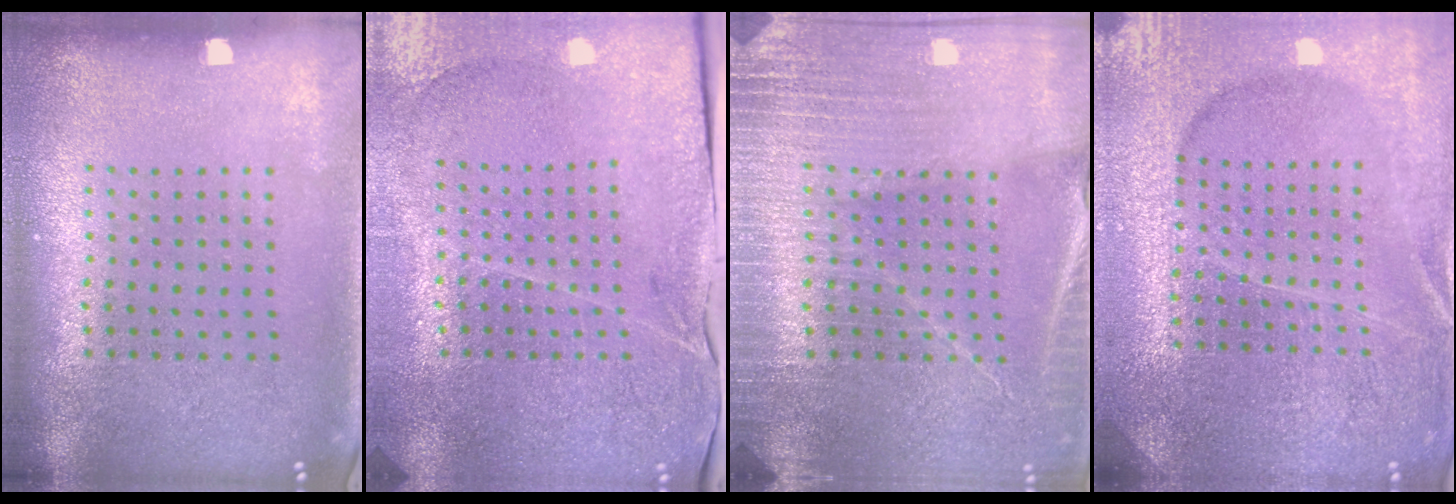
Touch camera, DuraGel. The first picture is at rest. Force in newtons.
{"total": 3.4, "press": 3.3, "slide": 0.4}
{"total": 3.4, "press": 3.3, "slide": 0.7}
{"total": 4.2, "press": 4.0, "slide": 1.3}